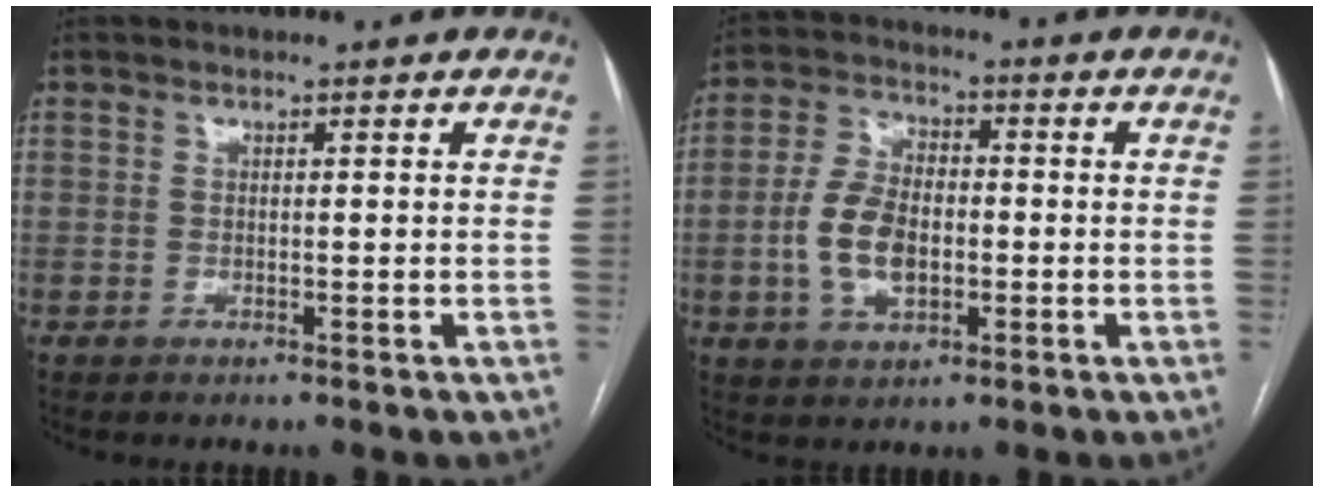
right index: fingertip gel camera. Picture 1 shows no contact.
{"total": 9.0, "force": [-1.6, 5.2, 7.2], "torque": [-0.156, 0.013, -0.027]}